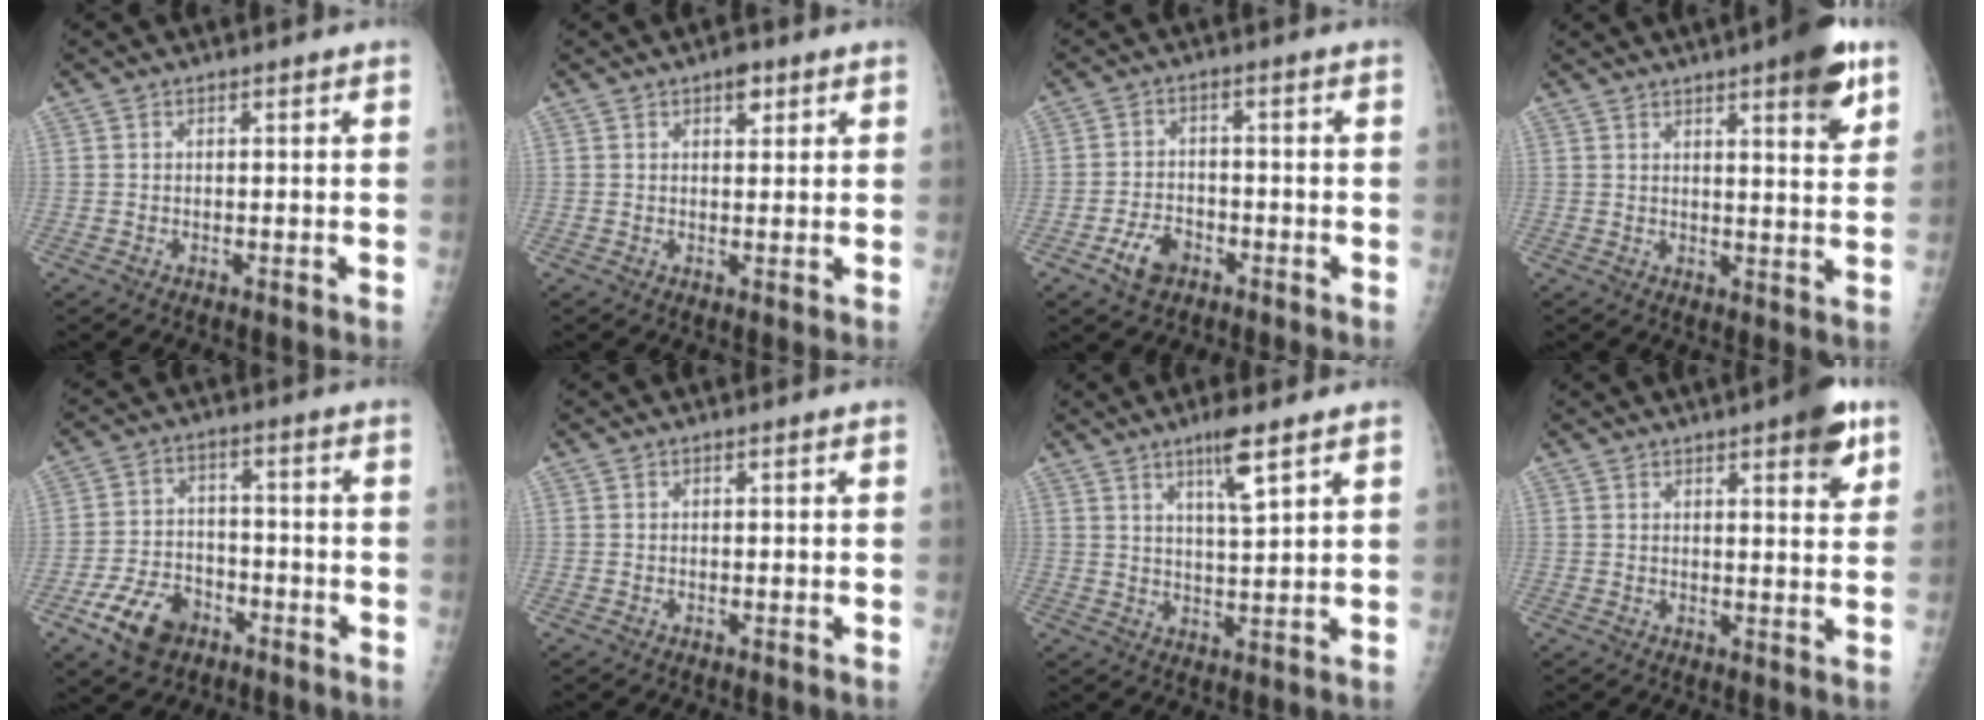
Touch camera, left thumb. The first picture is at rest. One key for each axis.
{"total": 2.8, "fx": 1.6, "fy": 1.4, "fz": 1.8, "tx": -0.014, "ty": -0.006, "tz": 0.021}
{"total": 5.6, "fx": -3.0, "fy": 3.6, "fz": 3.0, "tx": -0.048, "ty": 0.020, "tz": -0.052}
{"total": 9.7, "fx": 5.4, "fy": 2.1, "fz": 7.8, "tx": -0.089, "ty": -0.025, "tz": 0.066}
{"total": 9.9, "fx": -5.5, "fy": 6.7, "fz": 4.9, "tx": -0.072, "ty": 0.027, "tz": -0.093}
{"total": 0.0}
{"total": 6.3, "fx": 3.8, "fy": 0.6, "fz": 5.0, "tx": -0.090, "ty": -0.026, "tz": 0.071}
{"total": 7.3, "fx": 4.0, "fy": 2.0, "fz": 5.8, "tx": -0.061, "ty": -0.016, "tz": 0.047}